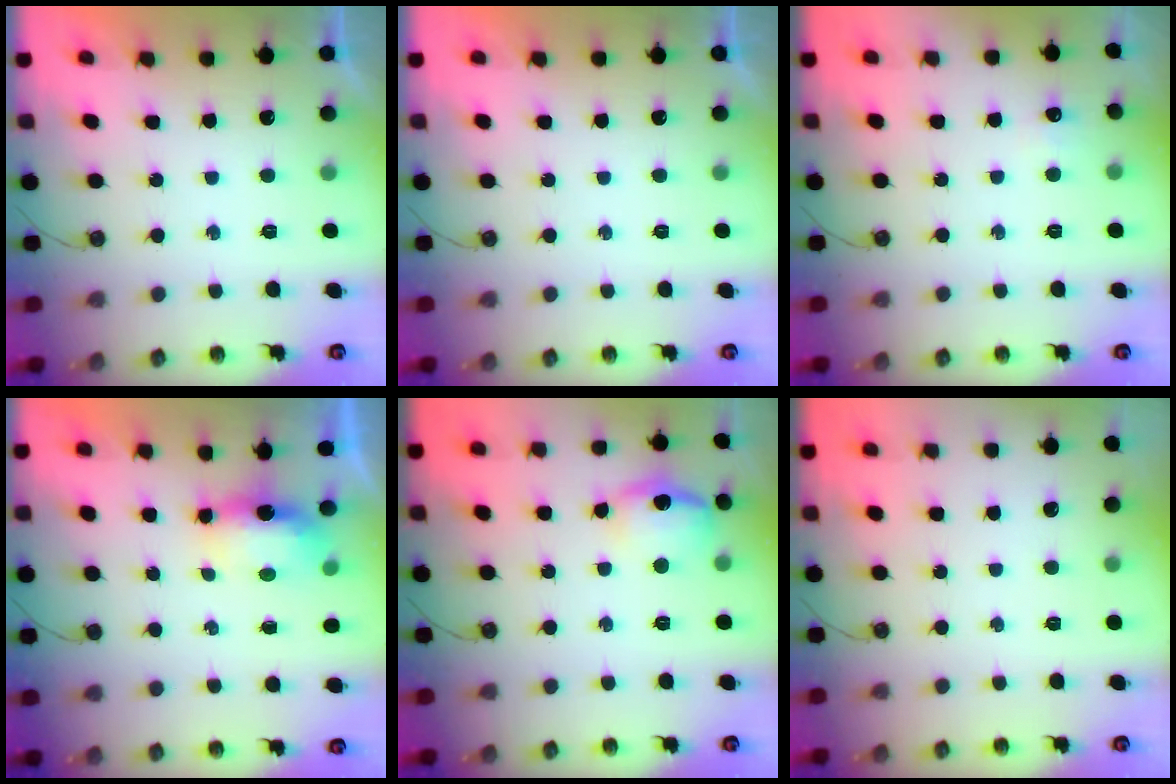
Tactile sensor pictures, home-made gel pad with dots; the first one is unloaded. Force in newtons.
{"total": 0.0}
{"total": 4.9, "press": 4.8, "slide": 0.6}
{"total": 8.5, "press": 6.8, "slide": 5.0}
{"total": 13.2, "press": 13.2, "slide": 1.0}
{"total": 0.0}